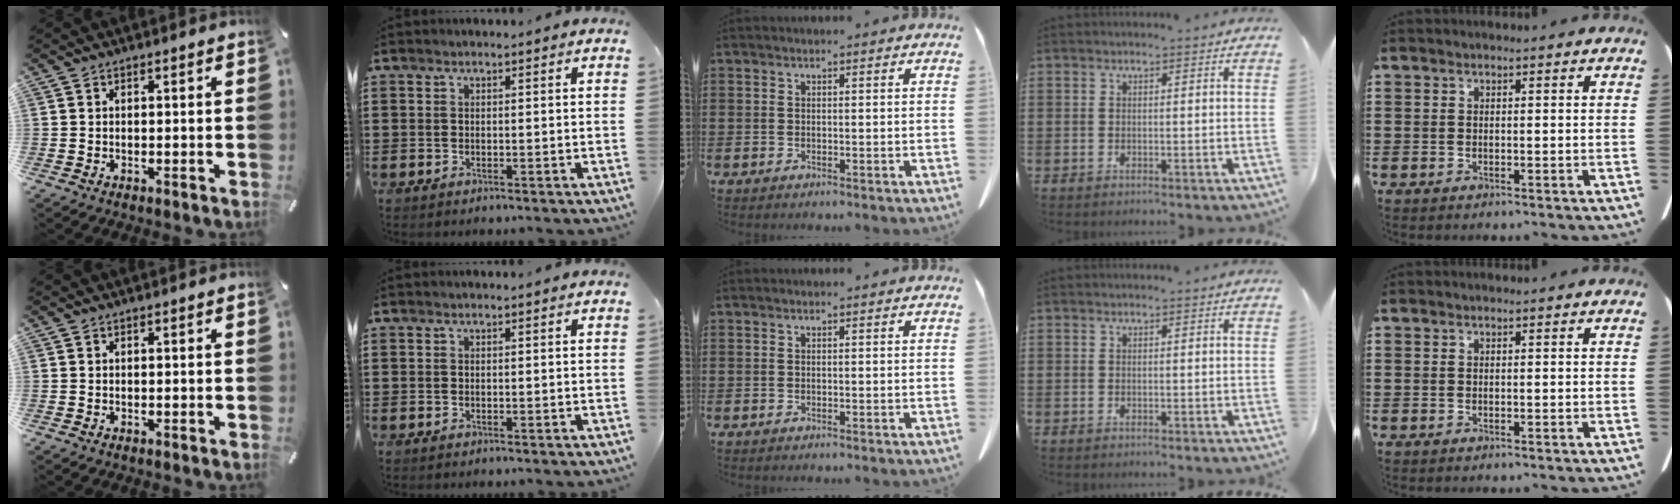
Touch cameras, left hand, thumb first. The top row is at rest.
{}